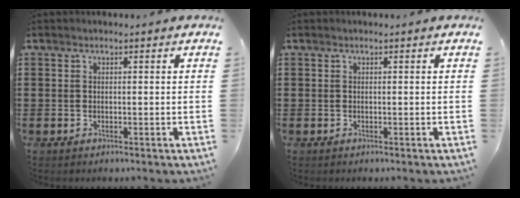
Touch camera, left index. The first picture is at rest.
{"total": 0.0}